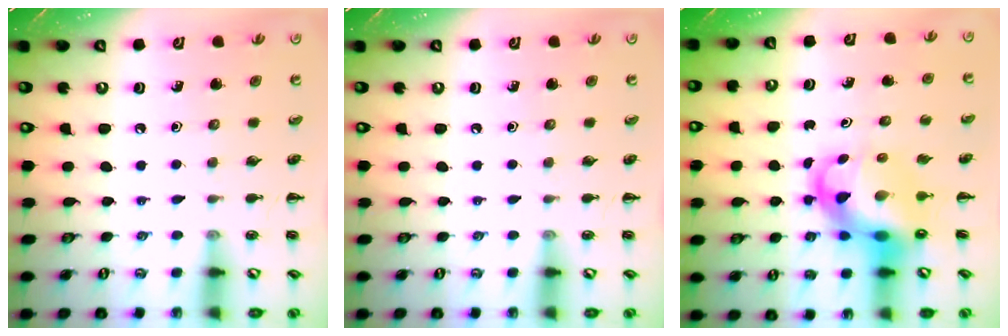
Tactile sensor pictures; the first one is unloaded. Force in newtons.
{"total": 0.0}
{"total": 8.8, "press": 8.4, "slide": 2.7}